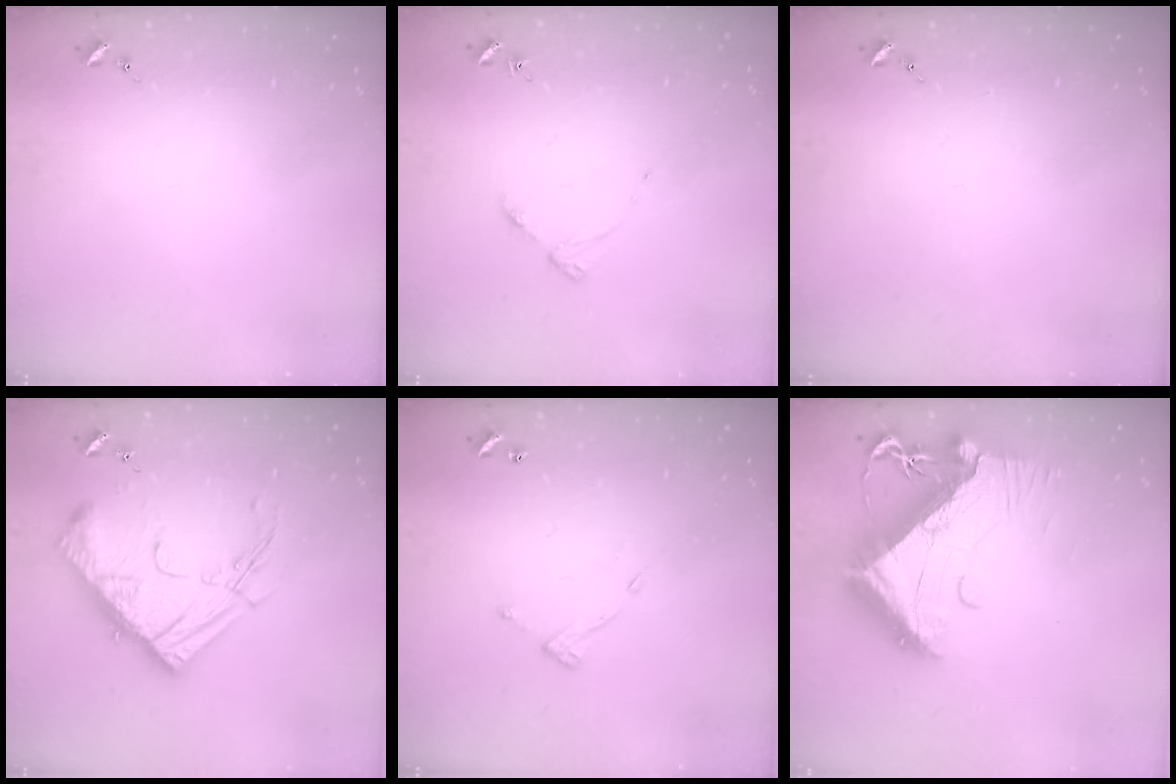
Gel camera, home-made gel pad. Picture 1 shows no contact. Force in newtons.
{"total": 3.3, "press": 3.3, "slide": 0.4}
{"total": 0.0}
{"total": 19.9, "press": 19.8, "slide": 2.0}
{"total": 7.2, "press": 7.2, "slide": 0.5}
{"total": 19.4, "press": 19.3, "slide": 2.1}